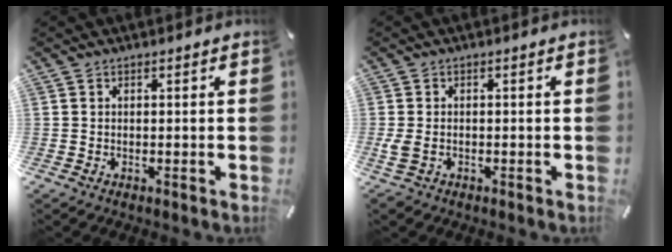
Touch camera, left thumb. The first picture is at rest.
{"total": 3.1, "force": [-0.7, 2.2, 2.1], "torque": [-0.051, -0.003, -0.012]}